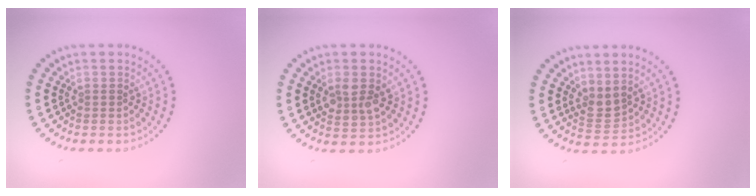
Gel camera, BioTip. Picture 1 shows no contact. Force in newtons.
{"total": 2.6, "press": 2.5, "slide": 0.7}
{"total": 1.9, "press": 1.5, "slide": 1.0}